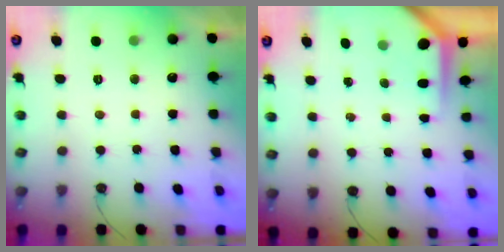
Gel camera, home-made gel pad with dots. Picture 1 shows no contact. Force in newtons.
{"total": 3.7, "press": 3.7, "slide": 0.3}